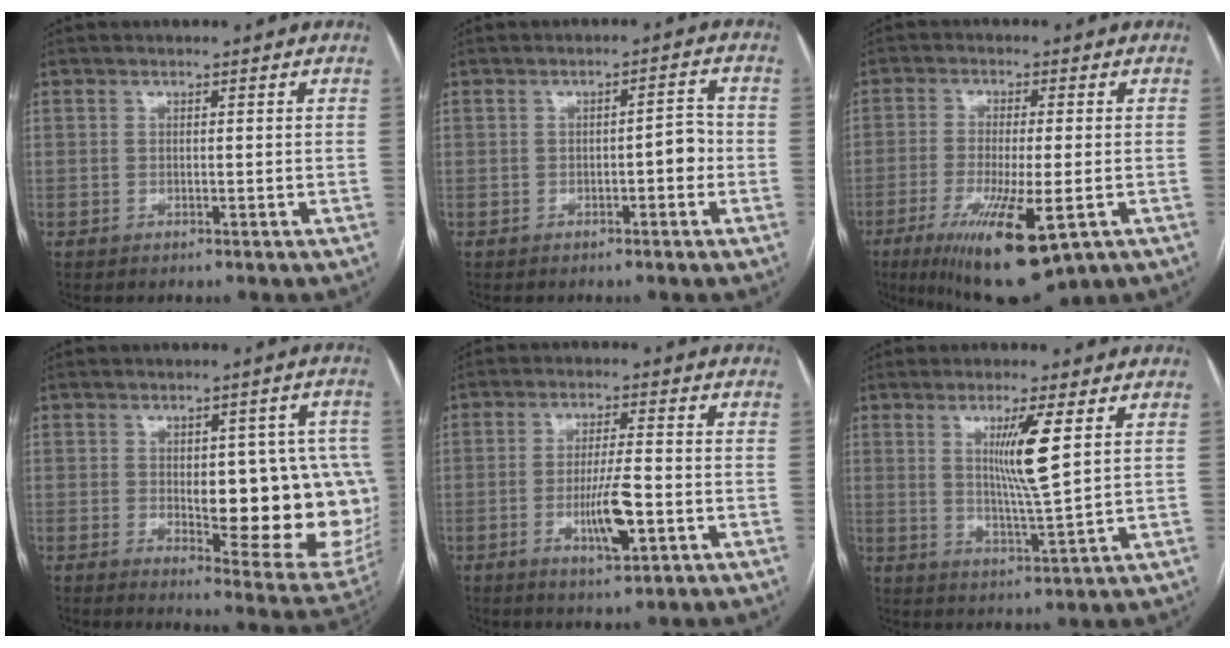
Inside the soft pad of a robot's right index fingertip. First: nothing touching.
{"total": 3.2, "force": [-0.9, 1.0, 2.9], "torque": [-0.034, 0.014, -0.012]}
{"total": 13.5, "force": [-6.2, 2.6, 11.7], "torque": [-0.195, -0.038, -0.095]}
{"total": 18.9, "force": [-1.3, 6.8, 17.6], "torque": [-0.163, 0.016, 0.008]}
{"total": 7.3, "force": [-2.4, 1.0, 6.8], "torque": [-0.125, -0.008, -0.040]}
{"total": 7.6, "force": [2.5, -0.5, 7.2], "torque": [-0.126, -0.017, 0.046]}